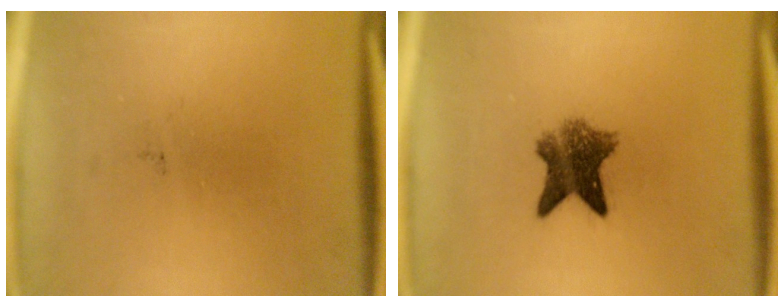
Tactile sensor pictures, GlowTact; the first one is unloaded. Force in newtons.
{"total": 6.7}